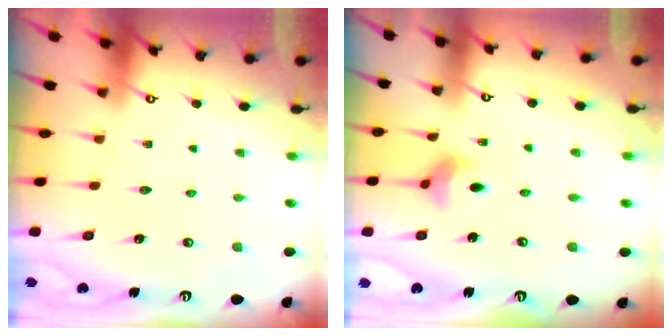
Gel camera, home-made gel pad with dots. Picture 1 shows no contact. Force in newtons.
{"total": 3.9, "press": 3.8, "slide": 0.6}